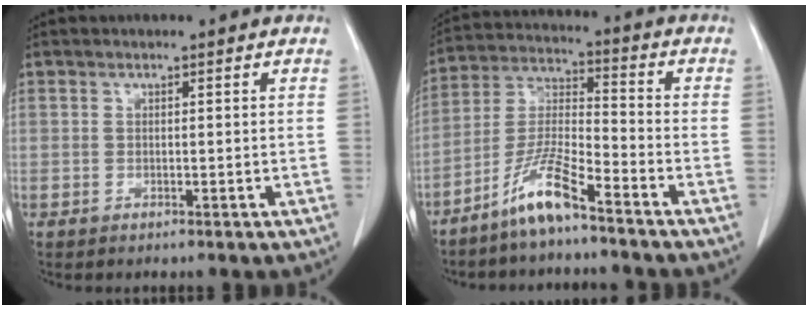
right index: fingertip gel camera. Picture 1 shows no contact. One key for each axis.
{"total": 9.1, "fx": -6.5, "fy": 0.7, "fz": 6.2, "tx": -0.139, "ty": -0.011, "tz": -0.133}